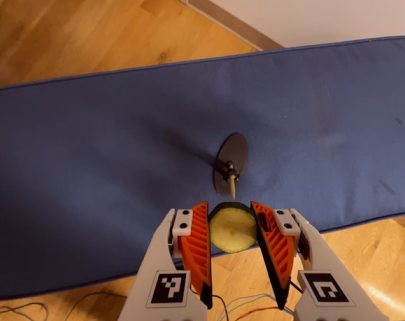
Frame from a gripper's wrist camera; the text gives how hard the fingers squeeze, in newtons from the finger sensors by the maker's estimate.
{"total": 8.5, "left": 8.4, "right": 8.5}